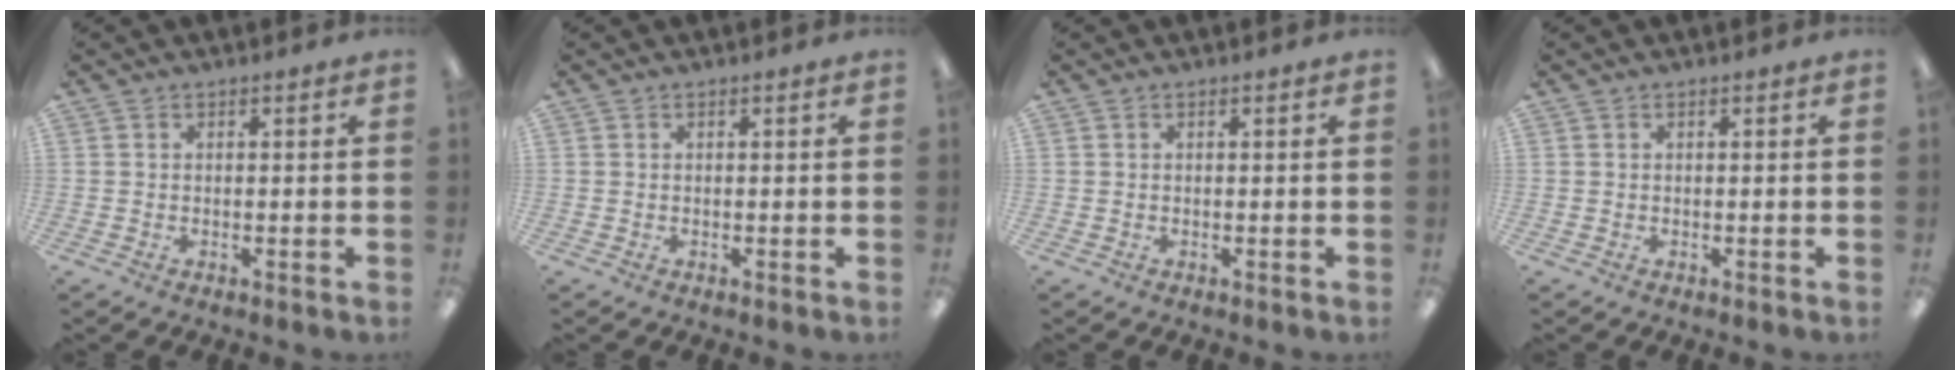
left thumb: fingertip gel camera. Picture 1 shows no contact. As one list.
[{"total": 0.0}, {"total": 0.0}, {"total": 0.0}]